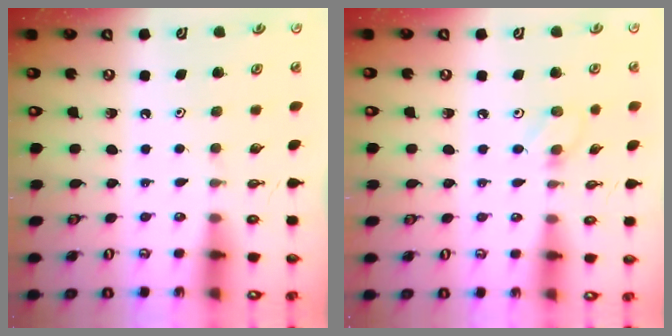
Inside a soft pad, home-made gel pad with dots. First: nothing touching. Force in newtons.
{"total": 4.3, "press": 4.3, "slide": 0.6}